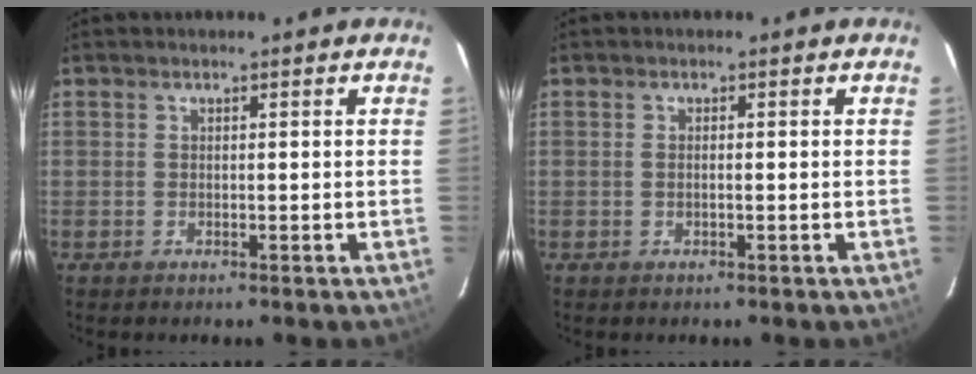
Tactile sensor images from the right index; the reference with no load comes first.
{"total": 0.7, "force": [-0.1, 0.0, 0.7], "torque": [-0.014, 0.001, -0.003]}